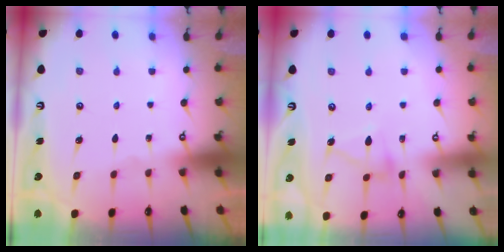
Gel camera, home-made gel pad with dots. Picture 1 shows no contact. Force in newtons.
{"total": 6.7, "press": 6.6, "slide": 0.5}